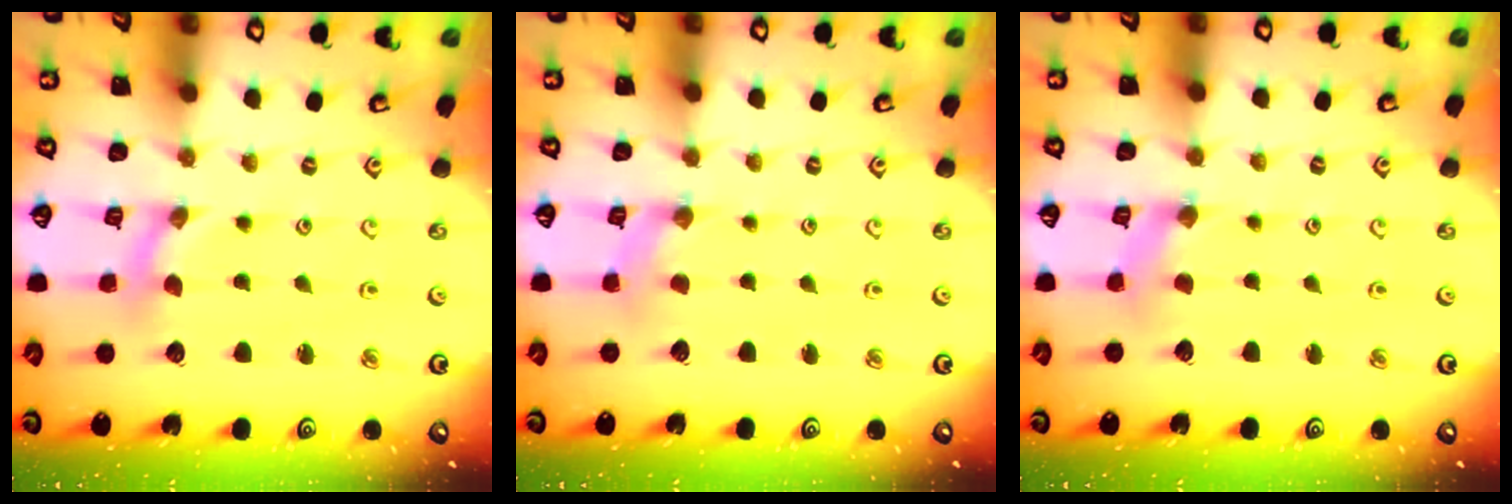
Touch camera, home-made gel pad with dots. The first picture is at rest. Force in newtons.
{"total": 1.2, "press": 1.2, "slide": 0.2}
{"total": 1.0, "press": 1.0, "slide": 0.3}